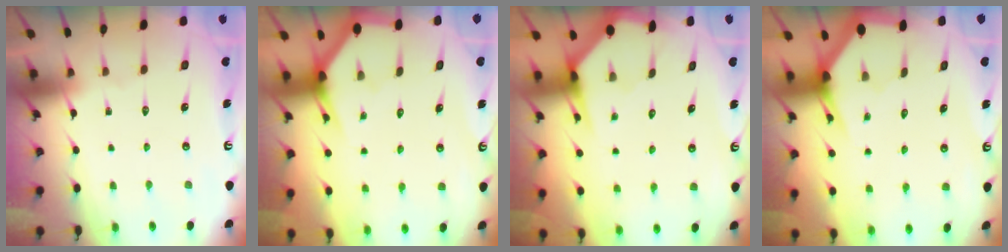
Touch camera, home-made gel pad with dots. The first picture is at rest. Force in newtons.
{"total": 3.0, "press": 3.0, "slide": 0.1}
{"total": 3.6, "press": 3.6, "slide": 0.4}
{"total": 3.0, "press": 3.0, "slide": 0.0}